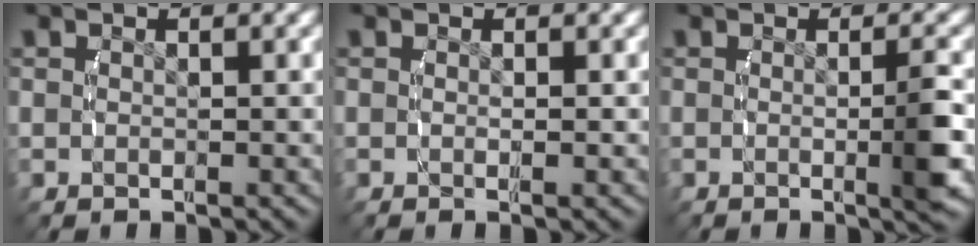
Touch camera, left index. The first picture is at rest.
{"total": 0.7, "force": [-0.3, 0.2, 0.6], "torque": [-0.015, -0.005, -0.004]}
{"total": 3.2, "force": [-0.7, 0.1, 3.2], "torque": [-0.048, -0.004, -0.012]}